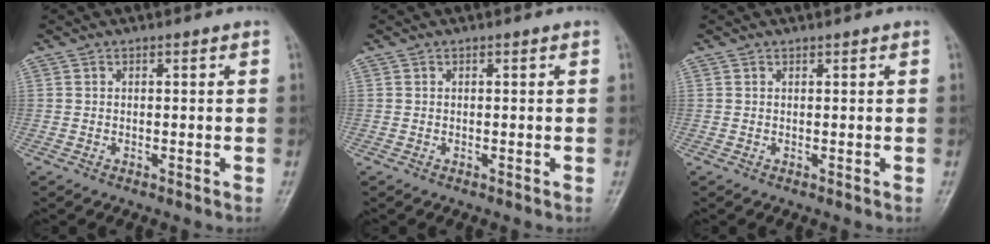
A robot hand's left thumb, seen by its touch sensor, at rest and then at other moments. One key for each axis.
{"total": 0.0}
{"total": 0.0}